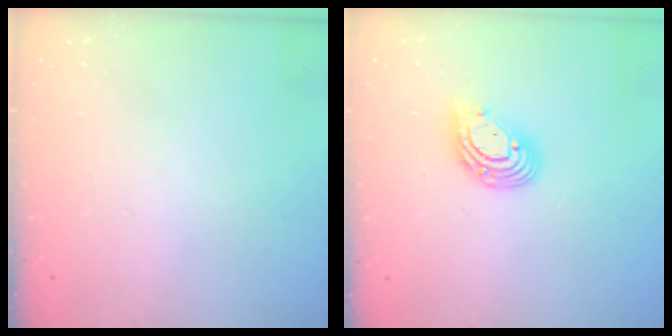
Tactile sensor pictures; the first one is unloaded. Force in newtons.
{"total": 9.9, "press": 9.9, "slide": 1.1}